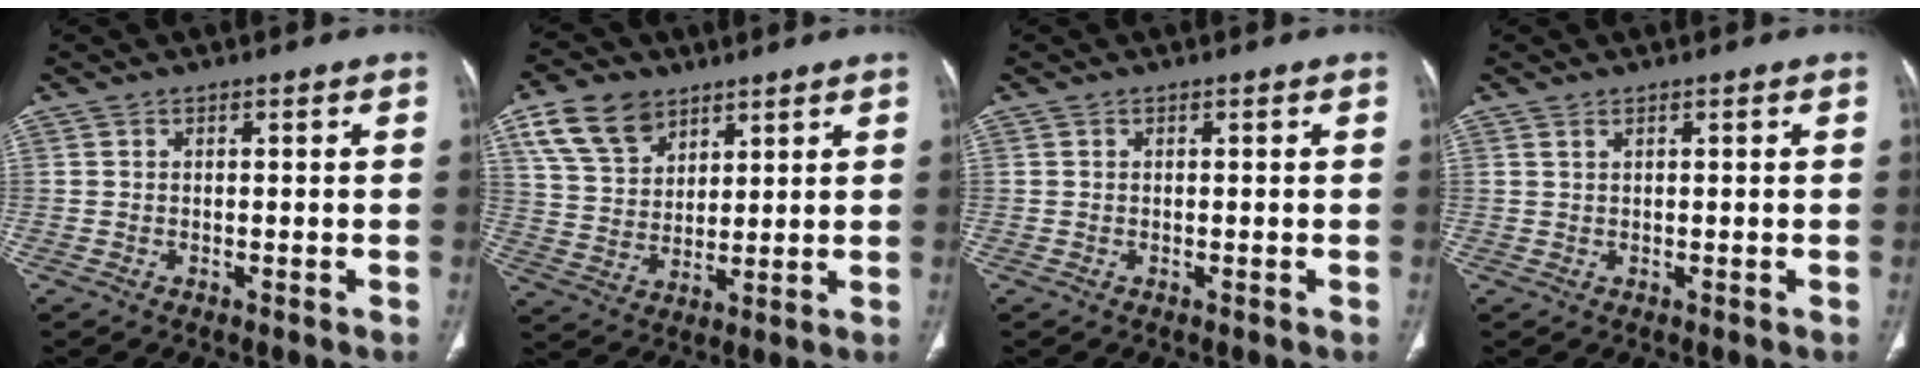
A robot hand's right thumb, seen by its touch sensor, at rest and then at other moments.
{"total": 11.5, "force": [6.7, 7.5, 5.6], "torque": [-0.088, -0.020, 0.134]}
{"total": 0.0}
{"total": 0.6, "force": [0.5, 0.1, 0.3], "torque": [-0.010, 0.001, 0.011]}